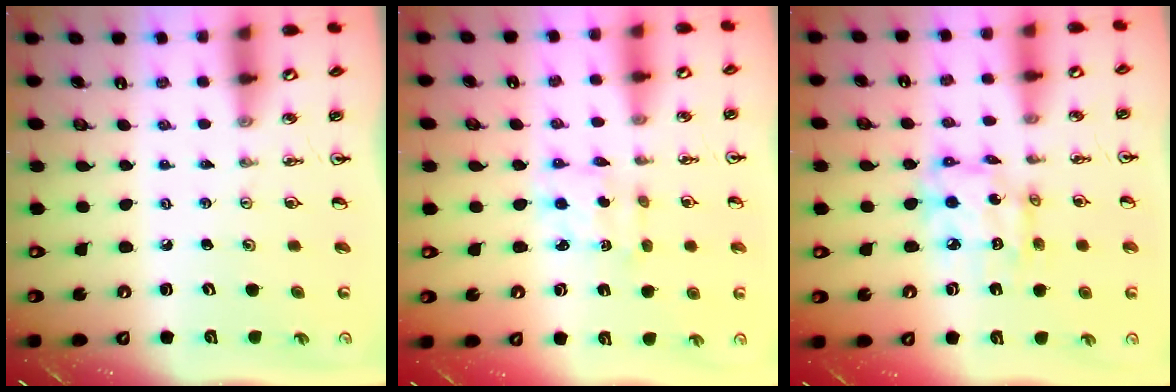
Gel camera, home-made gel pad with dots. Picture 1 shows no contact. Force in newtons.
{"total": 2.3, "press": 2.2, "slide": 0.7}
{"total": 10.1, "press": 10.0, "slide": 0.9}